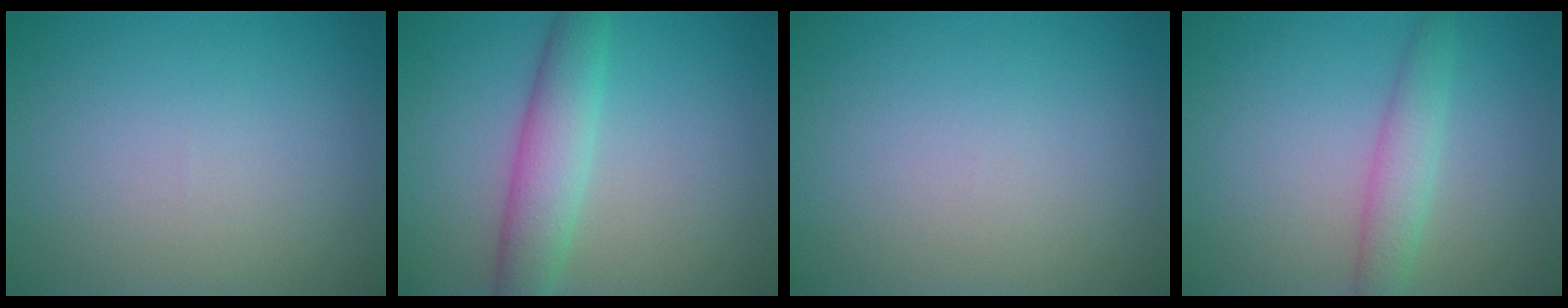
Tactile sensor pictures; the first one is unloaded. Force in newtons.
{"total": 4.3, "press": 4.3, "slide": 0.1}
{"total": 0.0}
{"total": 2.6, "press": 2.6, "slide": 0.1}